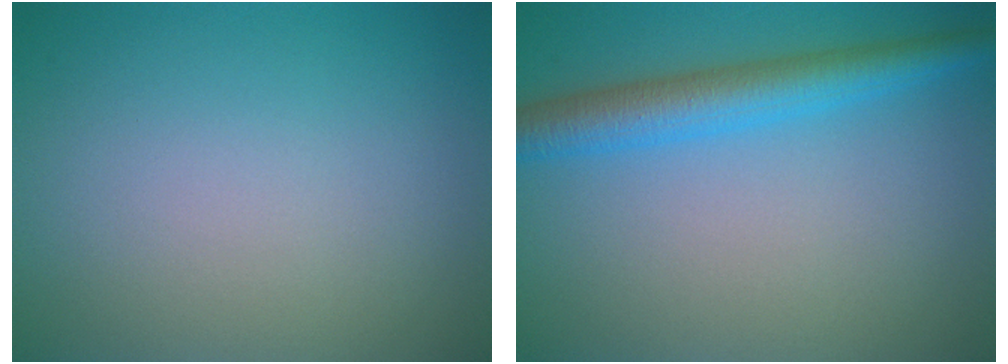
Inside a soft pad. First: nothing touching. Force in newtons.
{"total": 4.5, "press": 4.5, "slide": 0.2}